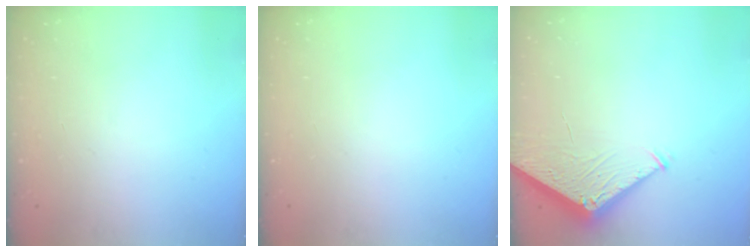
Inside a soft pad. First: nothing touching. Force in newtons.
{"total": 0.0}
{"total": 4.2, "press": 4.2, "slide": 0.5}